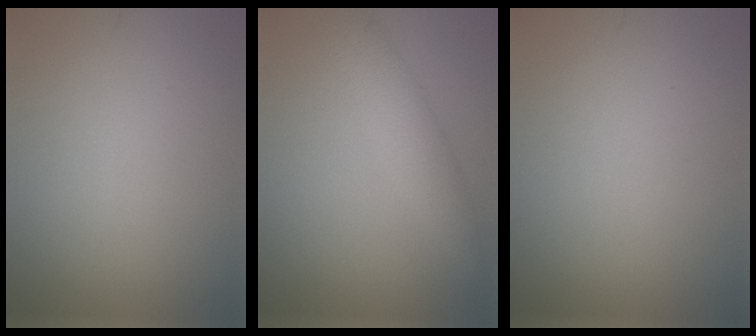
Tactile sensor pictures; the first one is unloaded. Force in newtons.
{"total": 3.0, "press": 3.0, "slide": 0.0}
{"total": 0.0}